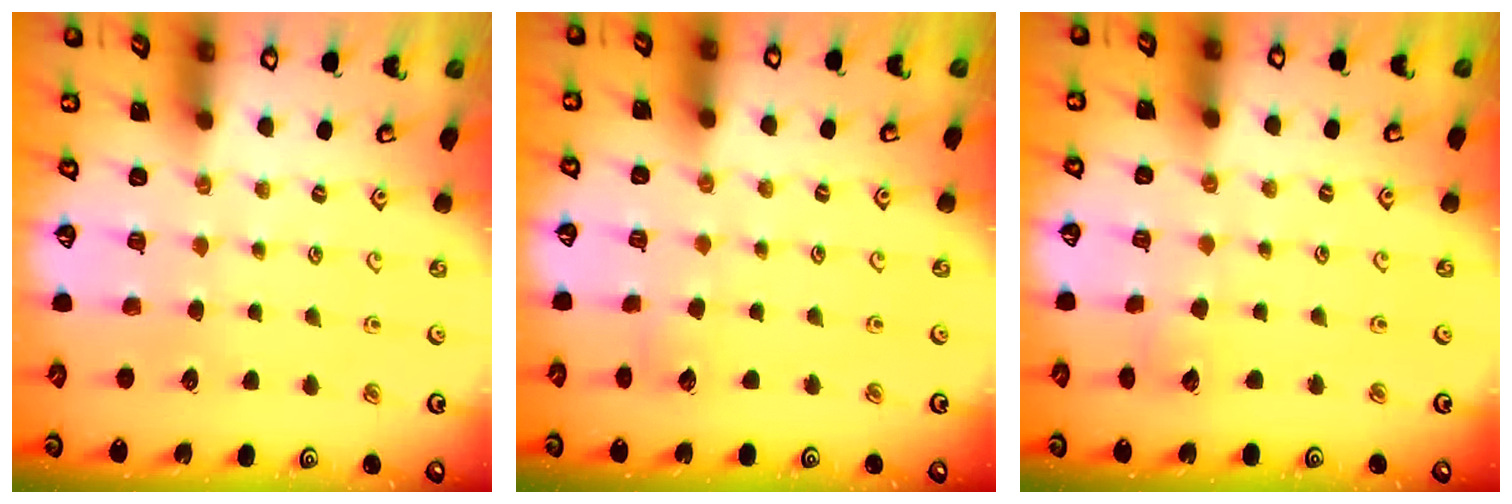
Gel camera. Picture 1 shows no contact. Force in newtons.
{"total": 2.0, "press": 2.0, "slide": 0.1}
{"total": 2.8, "press": 2.7, "slide": 0.3}